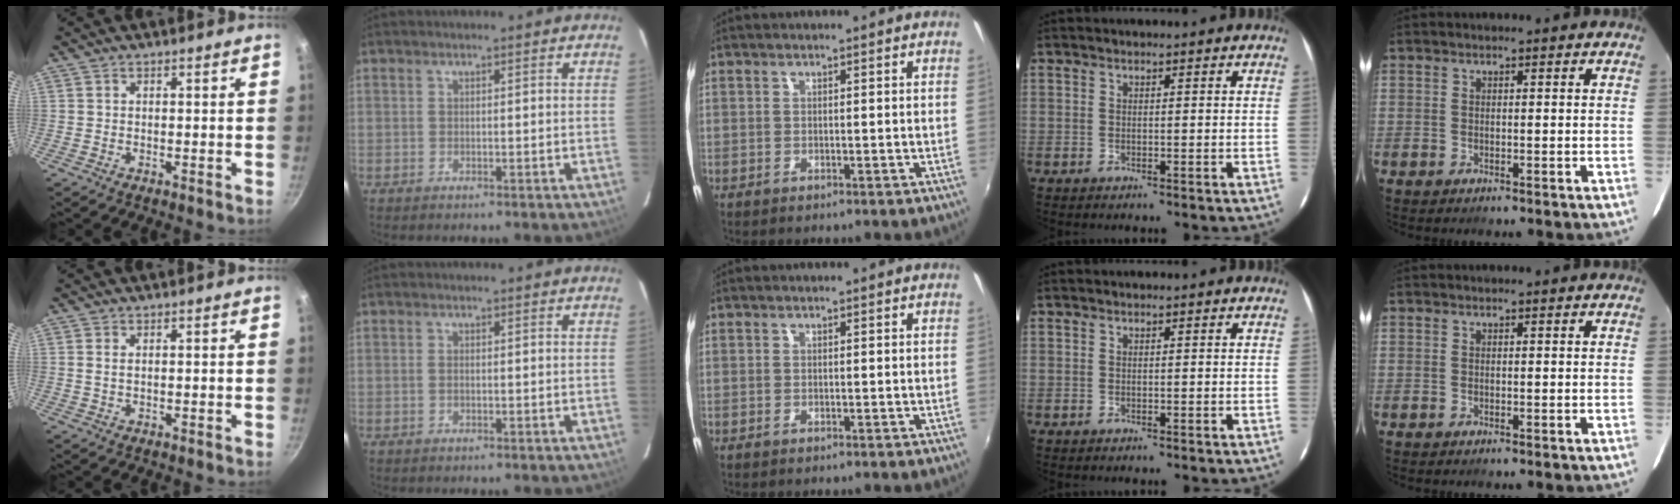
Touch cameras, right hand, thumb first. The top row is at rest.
{"thumb": {"total": 1.2, "force": [0.3, 0.6, 1.0], "torque": [-0.020, 0.000, 0.005]}, "index": {"total": 0.7, "force": [-0.1, 0.3, 0.6], "torque": [-0.013, 0.002, -0.003]}}